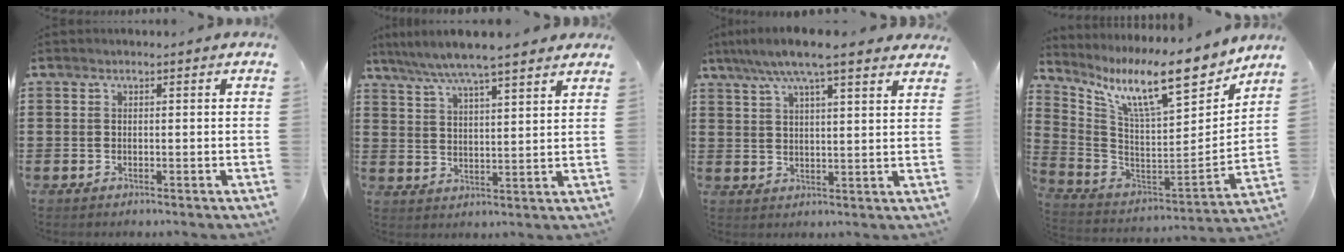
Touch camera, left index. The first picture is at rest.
{"total": 5.8, "force": [5.1, 0.0, 2.8], "torque": [-0.074, -0.020, 0.087]}
{"total": 7.2, "force": [5.7, 0.6, 4.3], "torque": [-0.099, -0.010, 0.101]}
{"total": 14.0, "force": [9.7, 2.7, 9.8], "torque": [-0.203, -0.056, 0.160]}